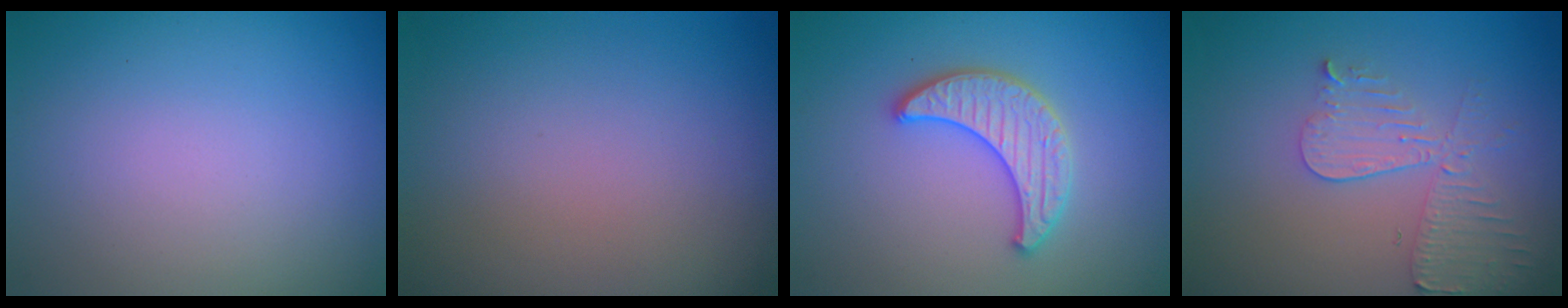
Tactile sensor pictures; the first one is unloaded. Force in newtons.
{"total": 0.0}
{"total": 3.4, "press": 3.3, "slide": 0.4}
{"total": 3.9, "press": 3.4, "slide": 1.8}